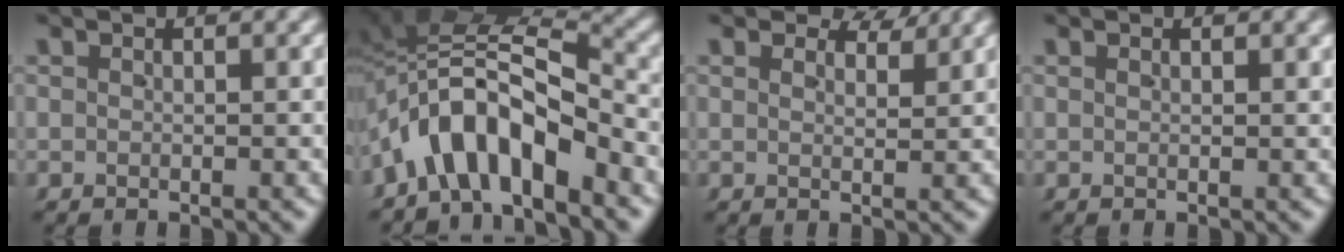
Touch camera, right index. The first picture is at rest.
{"total": 10.7, "force": [-0.8, 6.7, 8.3], "torque": [-0.163, 0.000, -0.022]}
{"total": 1.9, "force": [1.8, 0.2, 0.5], "torque": [0.002, 0.002, 0.027]}
{"total": 0.6, "force": [0.3, 0.0, 0.4], "torque": [-0.003, 0.000, 0.005]}